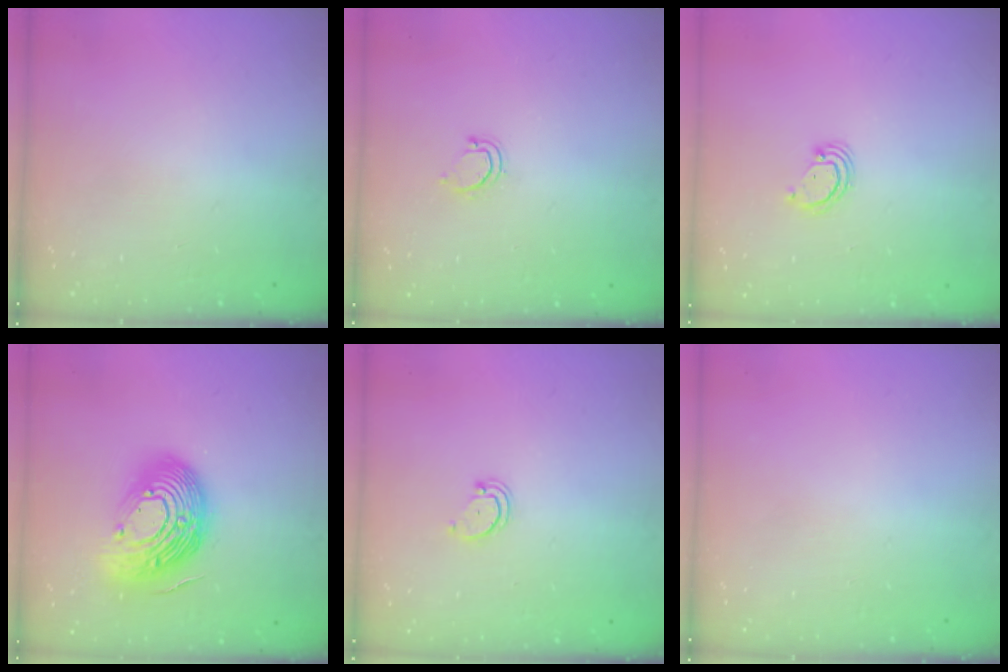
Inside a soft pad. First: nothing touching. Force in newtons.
{"total": 3.1, "press": 3.1, "slide": 0.2}
{"total": 2.4, "press": 2.4, "slide": 0.2}
{"total": 20.9, "press": 20.8, "slide": 1.8}
{"total": 2.5, "press": 2.5, "slide": 0.3}
{"total": 0.0}